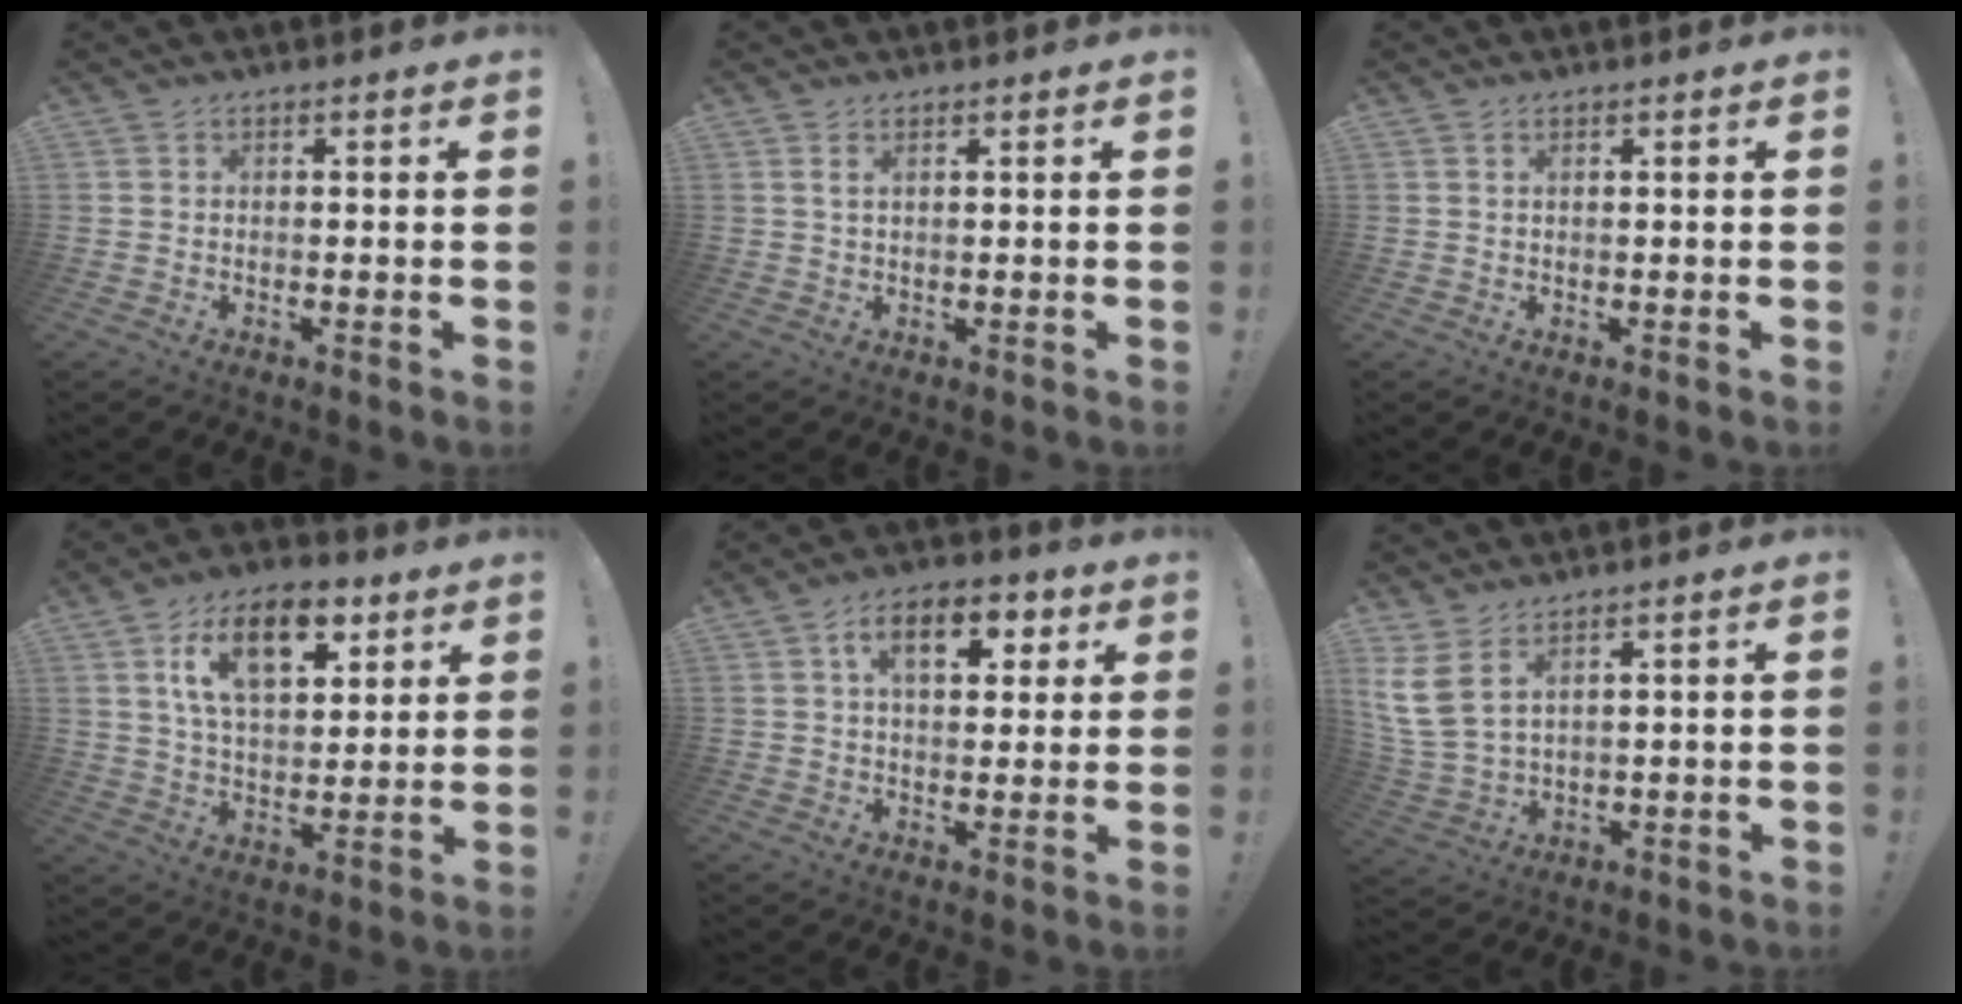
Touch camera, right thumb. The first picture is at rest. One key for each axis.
{"total": 1.7, "fx": 0.9, "fy": 0.6, "fz": 1.3, "tx": -0.029, "ty": 0.000, "tz": 0.017}
{"total": 0.6, "fx": 0.4, "fy": 0.2, "fz": 0.4, "tx": -0.008, "ty": 0.000, "tz": 0.009}
{"total": 16.3, "fx": 7.6, "fy": 8.8, "fz": 11.4, "tx": -0.181, "ty": -0.013, "tz": 0.133}
{"total": 11.6, "fx": 4.2, "fy": 6.5, "fz": 8.6, "tx": -0.122, "ty": 0.006, "tz": 0.068}
{"total": 8.2, "fx": 4.7, "fy": 3.5, "fz": 5.6, "tx": -0.135, "ty": -0.019, "tz": 0.097}